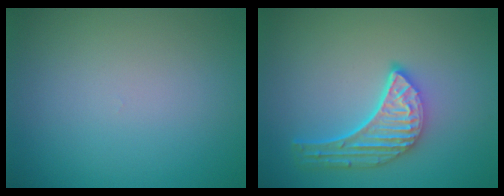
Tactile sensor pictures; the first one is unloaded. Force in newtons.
{"total": 5.1, "press": 3.9, "slide": 3.3}